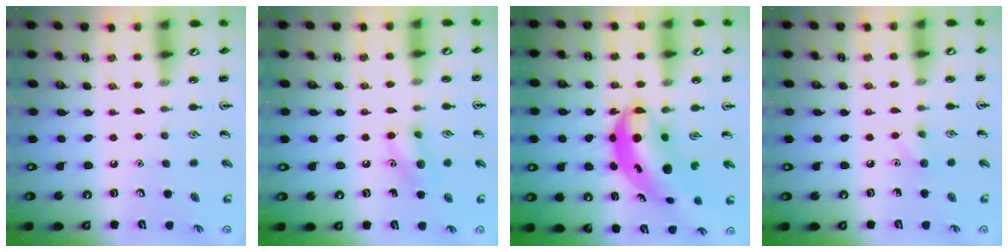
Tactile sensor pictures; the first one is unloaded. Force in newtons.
{"total": 8.8, "press": 8.7, "slide": 1.1}
{"total": 7.7, "press": 7.5, "slide": 1.9}
{"total": 5.1, "press": 4.8, "slide": 1.7}